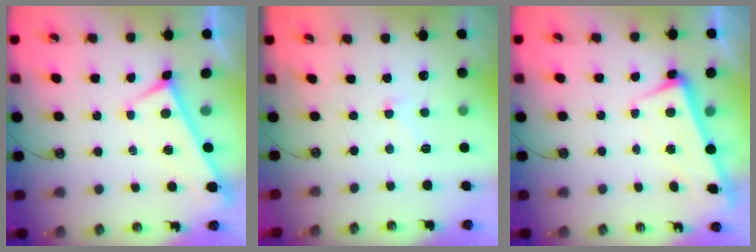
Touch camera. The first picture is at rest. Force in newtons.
{"total": 0.8, "press": 0.5, "slide": 0.7}
{"total": 2.1, "press": 2.0, "slide": 0.9}